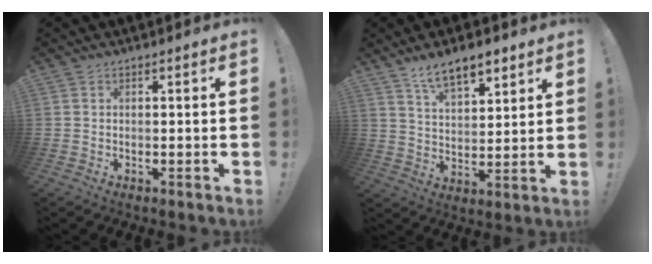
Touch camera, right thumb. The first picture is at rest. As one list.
[{"total": 10.2, "force": [7.3, 4.2, 5.7], "torque": [-0.089, -0.039, 0.133]}]